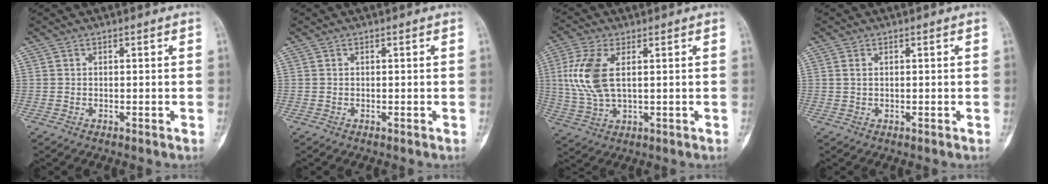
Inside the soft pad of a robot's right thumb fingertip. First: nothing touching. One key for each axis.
{"total": 0.0}
{"total": 10.1, "fx": 2.0, "fy": 4.8, "fz": 8.6, "tx": -0.205, "ty": -0.001, "tz": 0.046}
{"total": 0.9, "fx": 0.3, "fy": 0.5, "fz": 0.7, "tx": -0.018, "ty": 0.002, "tz": 0.009}